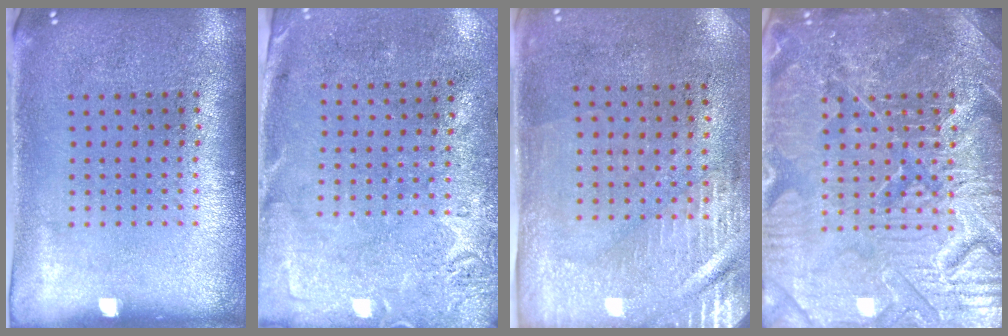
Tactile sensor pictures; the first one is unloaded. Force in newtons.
{"total": 2.8, "press": 2.2, "slide": 1.8}
{"total": 2.9, "press": 2.5, "slide": 1.5}
{"total": 7.9, "press": 7.8, "slide": 0.9}